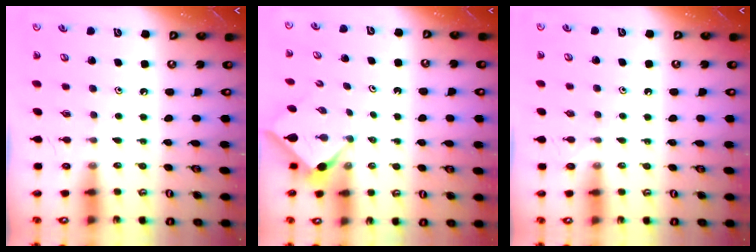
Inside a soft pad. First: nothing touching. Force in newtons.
{"total": 3.0, "press": 3.0, "slide": 0.2}
{"total": 2.8, "press": 2.8, "slide": 0.3}